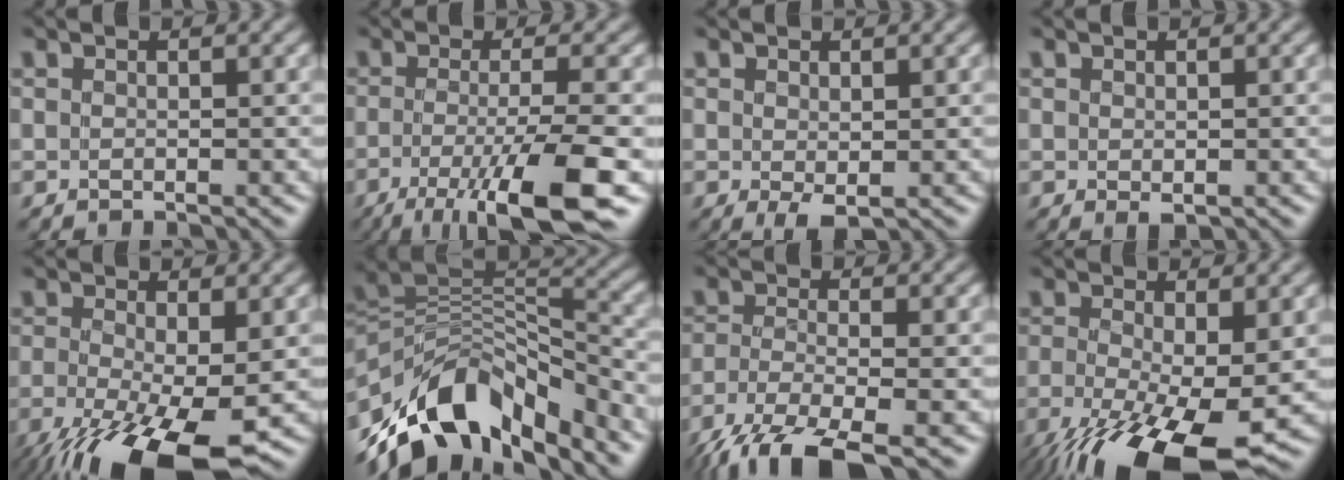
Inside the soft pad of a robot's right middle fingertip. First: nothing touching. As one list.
[{"total": 8.5, "force": [-4.4, 1.9, 7.0], "torque": [-0.117, -0.007, -0.080]}, {"total": 1.2, "force": [-0.2, 0.8, 0.9], "torque": [-0.021, -0.003, 0.000]}, {"total": 0.6, "force": [-0.1, 0.5, 0.3], "torque": [-0.006, -0.002, 0.001]}, {"total": 11.8, "force": [-5.7, 4.0, 9.5], "torque": [-0.187, -0.039, -0.096]}, {"total": 11.9, "force": [-7.9, 6.1, 6.5], "torque": [-0.120, 0.023, -0.155]}, {"total": 8.6, "force": [-6.4, 2.4, 5.2], "torque": [-0.119, -0.017, -0.122]}, {"total": 13.2, "force": [-6.0, 4.7, 10.7], "torque": [-0.206, -0.040, -0.099]}]